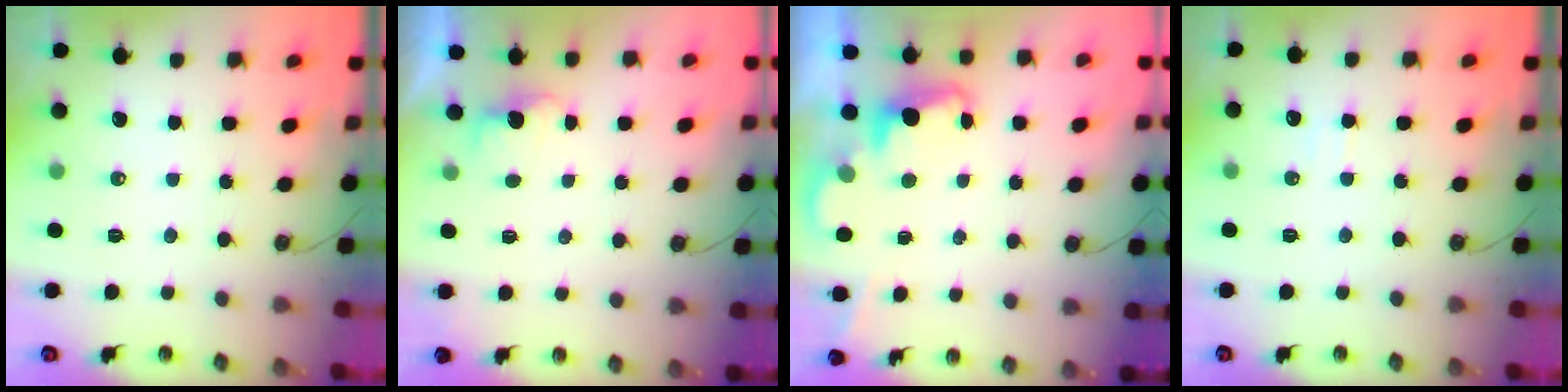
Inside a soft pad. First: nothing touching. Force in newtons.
{"total": 1.5, "press": 1.3, "slide": 0.8}
{"total": 2.3, "press": 2.3, "slide": 0.5}
{"total": 3.0, "press": 2.9, "slide": 0.8}